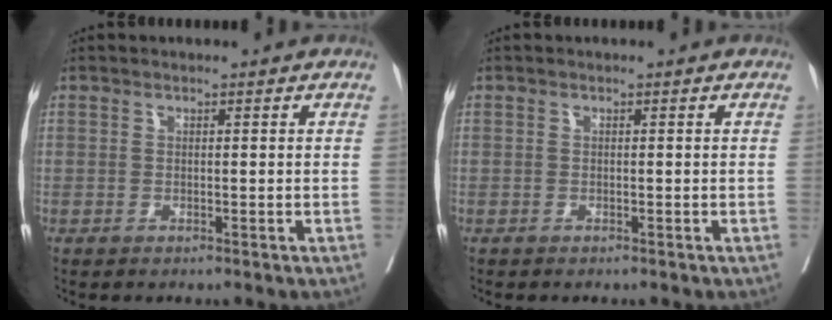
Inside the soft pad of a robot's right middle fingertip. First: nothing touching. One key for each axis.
{"total": 0.0}